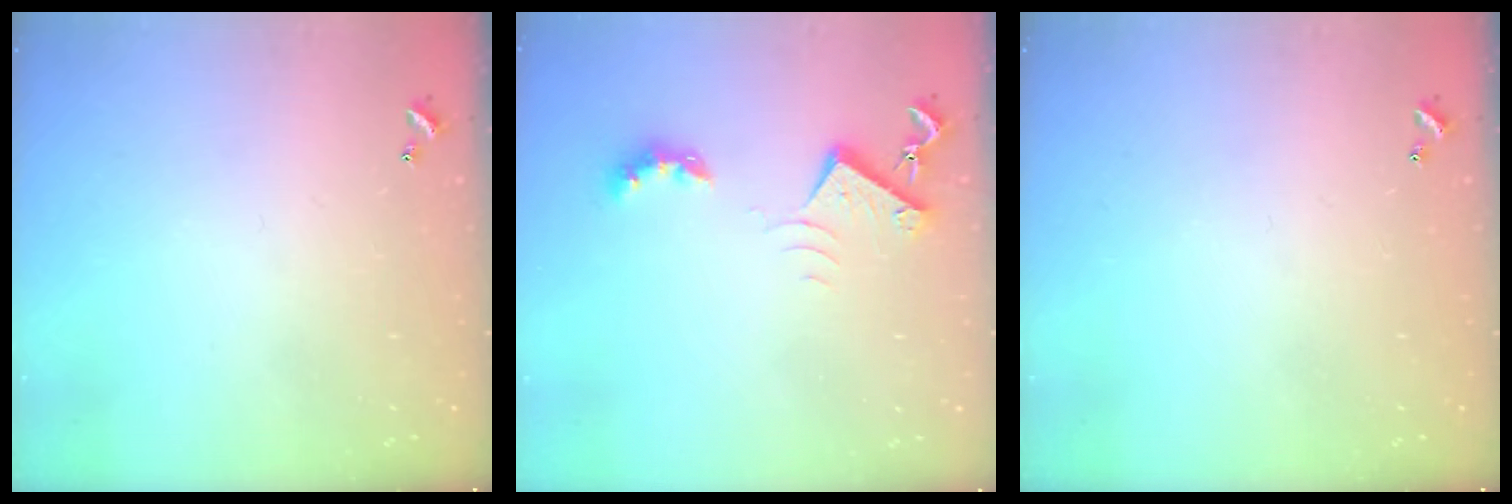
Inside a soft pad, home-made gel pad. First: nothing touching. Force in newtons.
{"total": 7.1, "press": 7.0, "slide": 1.1}
{"total": 0.0}